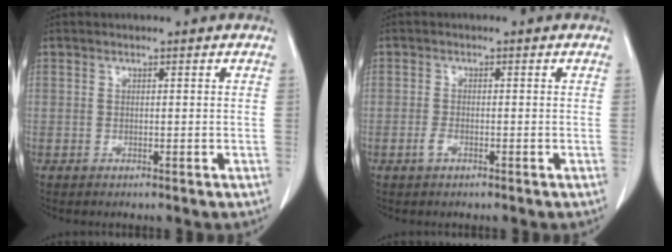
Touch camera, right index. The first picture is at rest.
{"total": 1.3, "force": [-0.7, 0.6, 1.0], "torque": [-0.022, 0.001, -0.011]}